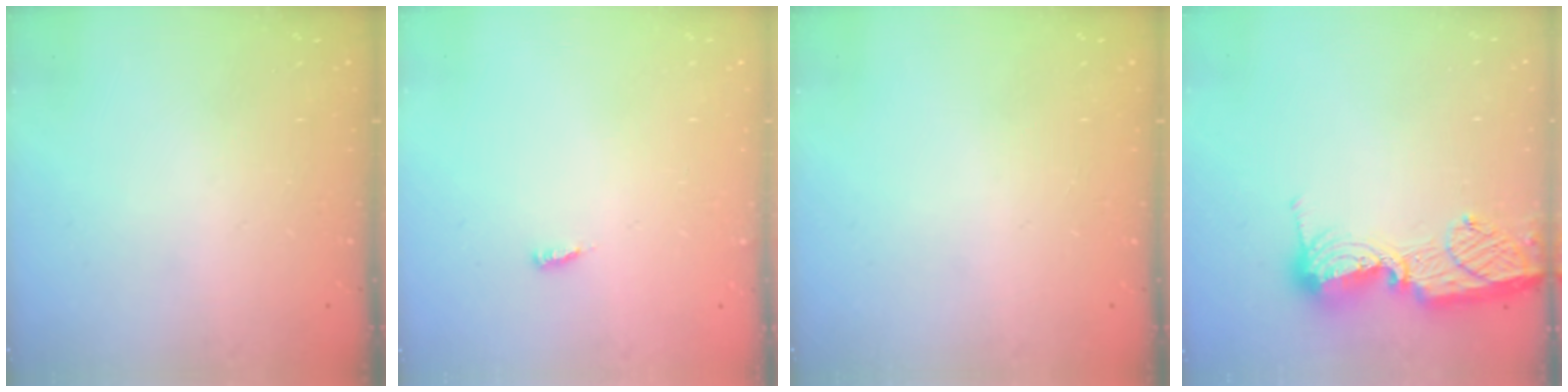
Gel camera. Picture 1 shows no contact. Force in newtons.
{"total": 2.6, "press": 2.6, "slide": 0.3}
{"total": 0.0}
{"total": 12.7, "press": 12.6, "slide": 1.2}